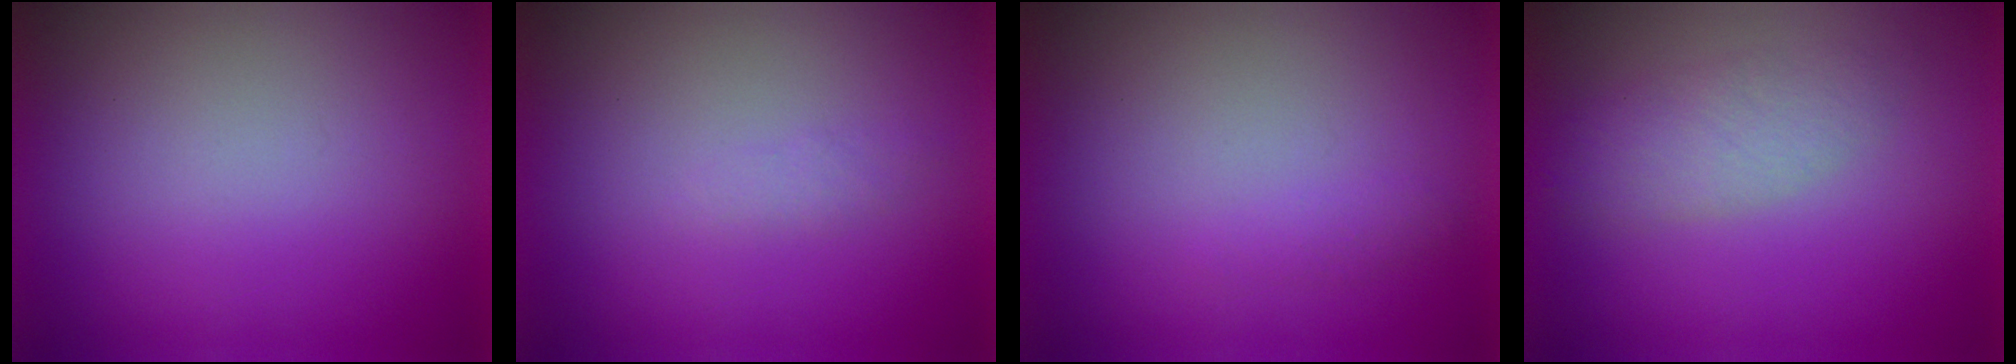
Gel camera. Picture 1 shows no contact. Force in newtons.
{"total": 1.2}
{"total": 1.2}
{"total": 2.9}